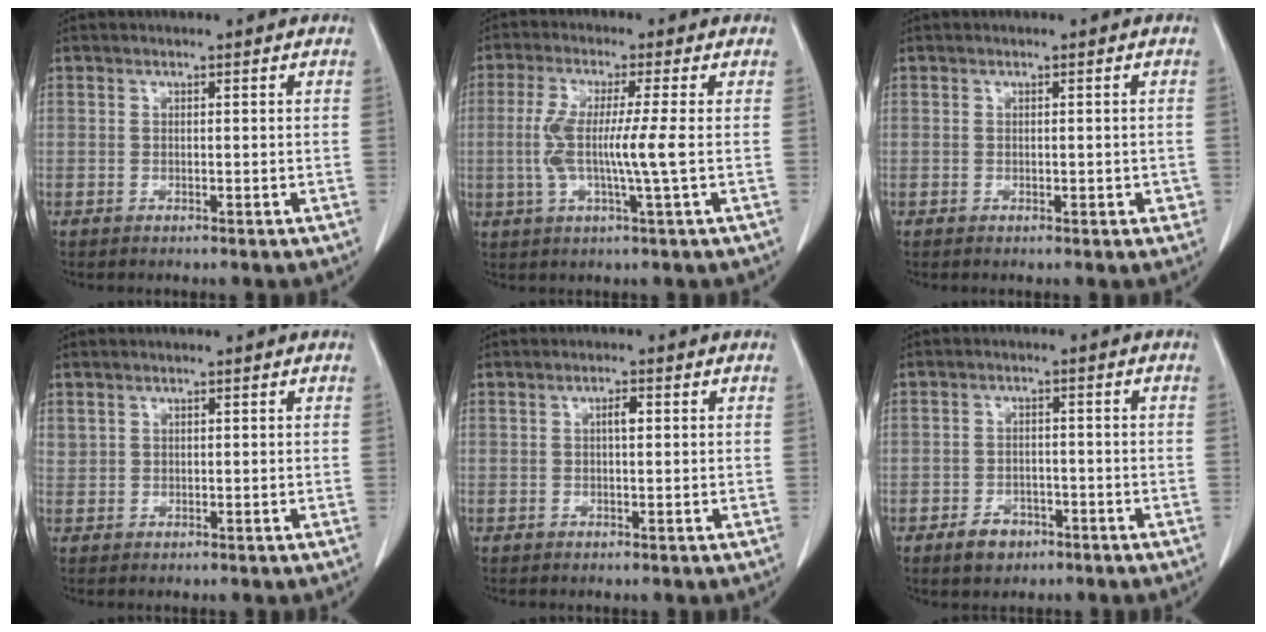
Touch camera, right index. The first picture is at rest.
{"total": 6.7, "force": [-0.4, -0.4, 6.7], "torque": [-0.138, -0.006, -0.009]}
{"total": 1.7, "force": [-0.3, 1.1, 1.3], "torque": [-0.012, 0.005, 0.000]}
{"total": 1.2, "force": [0.8, 0.9, 0.1], "torque": [0.007, 0.006, 0.014]}
{"total": 1.6, "force": [0.3, 0.5, 1.5], "torque": [-0.026, 0.004, 0.004]}
{"total": 3.9, "force": [-2.4, 2.6, 1.6], "torque": [-0.023, 0.006, -0.032]}